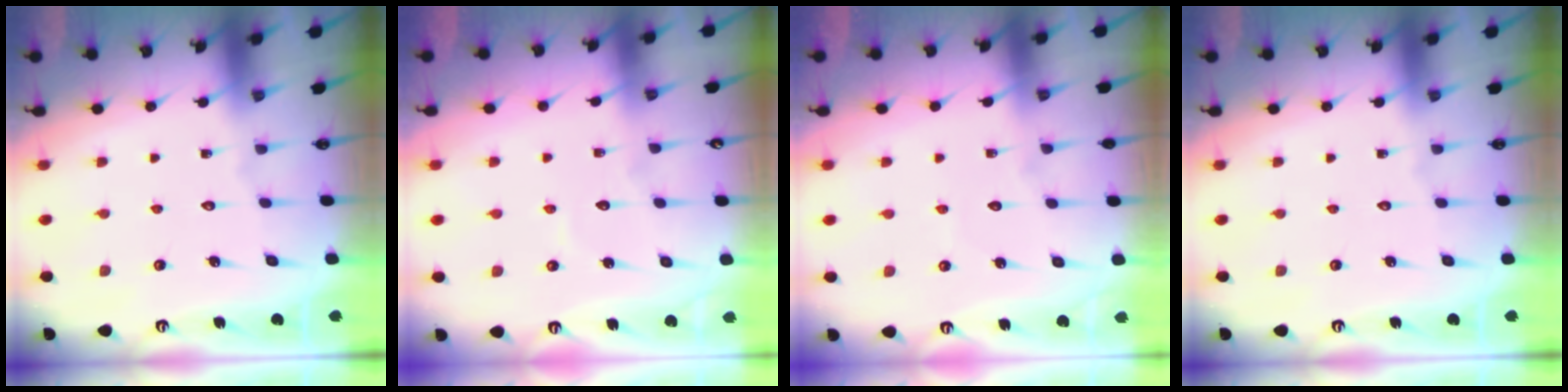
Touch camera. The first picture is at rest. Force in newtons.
{"total": 3.9, "press": 3.8, "slide": 0.4}
{"total": 2.9, "press": 2.9, "slide": 0.3}
{"total": 0.0}